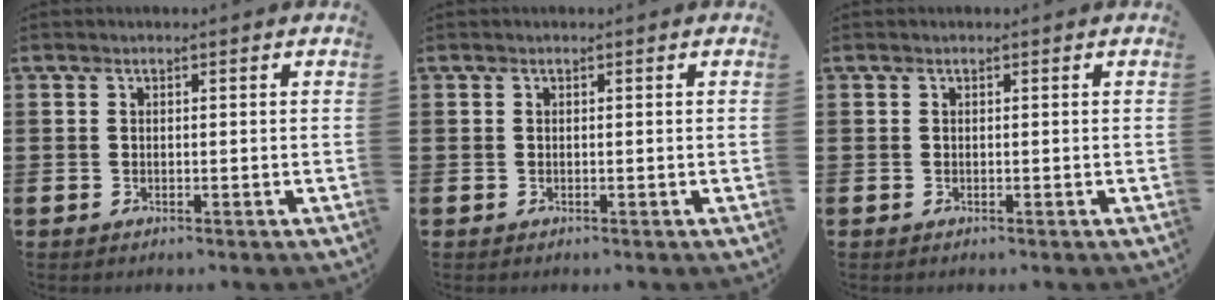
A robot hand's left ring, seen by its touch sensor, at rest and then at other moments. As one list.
[{"total": 0.0}, {"total": 0.0}]